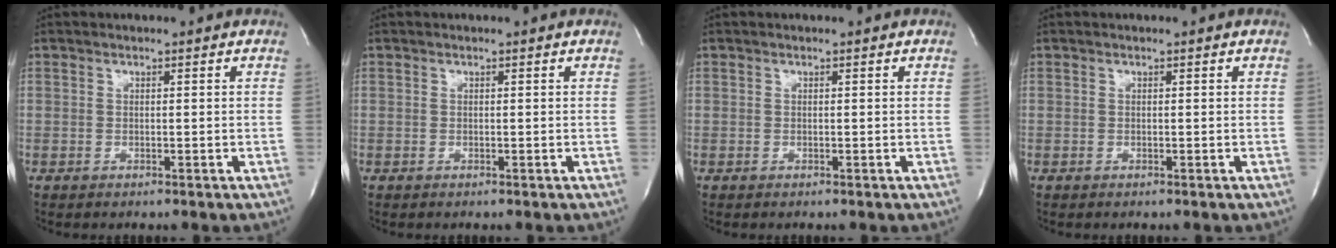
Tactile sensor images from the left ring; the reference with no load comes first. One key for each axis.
{"total": 0.0}
{"total": 0.0}
{"total": 0.0}